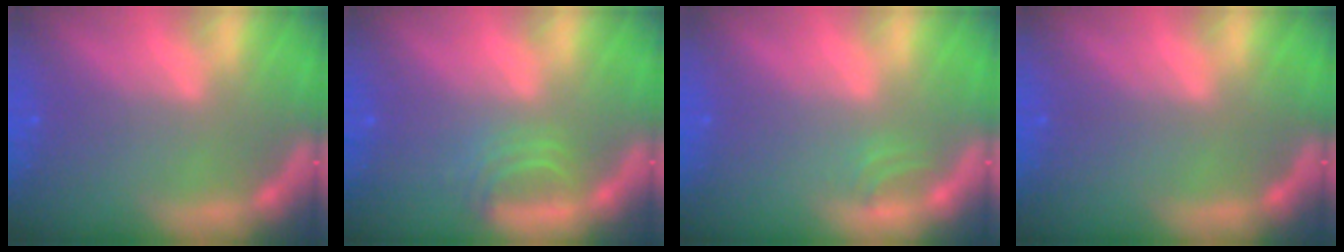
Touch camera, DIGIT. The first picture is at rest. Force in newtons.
{"total": 2.5}
{"total": 0.9}
{"total": 0.0}